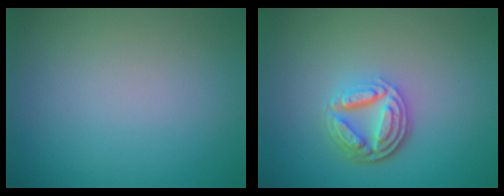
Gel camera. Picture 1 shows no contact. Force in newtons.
{"total": 4.7, "press": 3.5, "slide": 3.2}